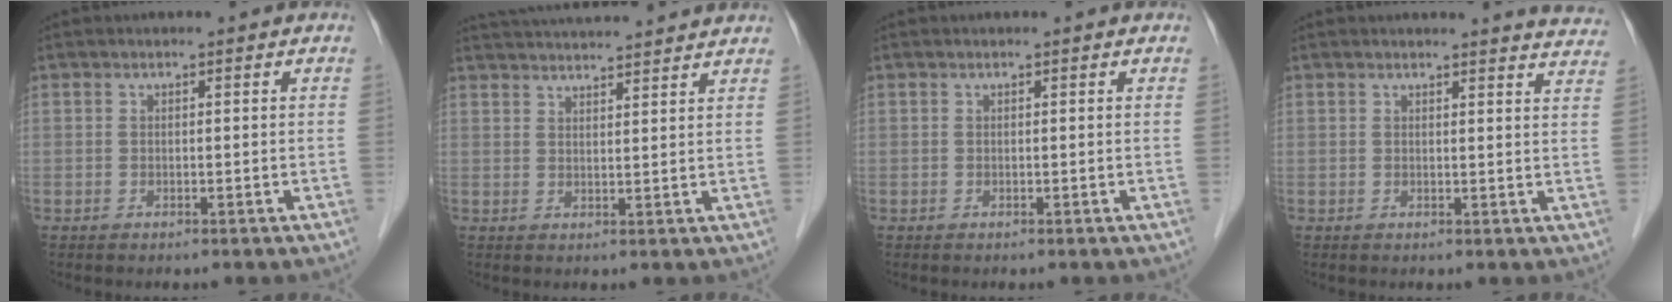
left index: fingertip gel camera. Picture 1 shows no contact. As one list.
[{"total": 13.0, "force": [12.3, 0.5, 4.3], "torque": [-0.079, 0.032, 0.172]}, {"total": 0.0}, {"total": 7.6, "force": [7.5, 0.1, 0.9], "torque": [0.003, -0.040, 0.053]}]